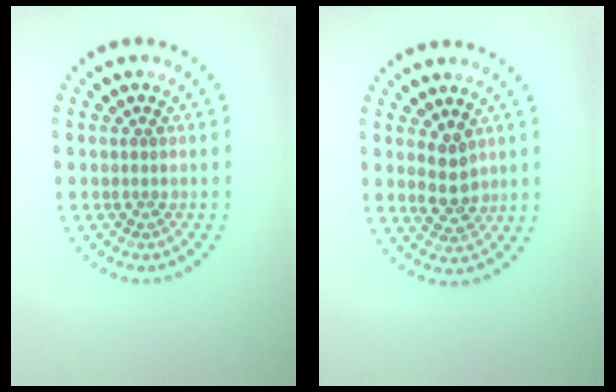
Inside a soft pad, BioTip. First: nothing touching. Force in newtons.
{"total": 2.5, "press": 2.4, "slide": 0.7}